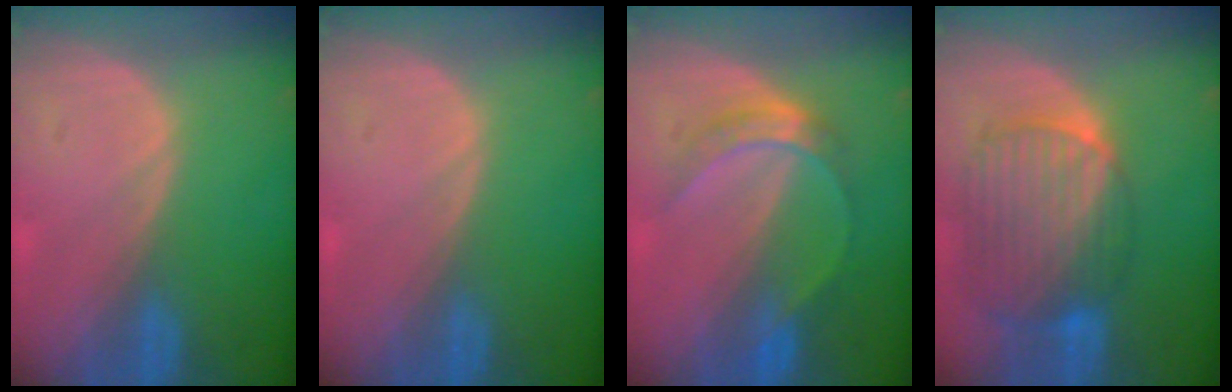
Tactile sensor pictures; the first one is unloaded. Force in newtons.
{"total": 0.0}
{"total": 5.0, "press": 4.9, "slide": 1.2}
{"total": 10.6, "press": 9.0, "slide": 5.5}